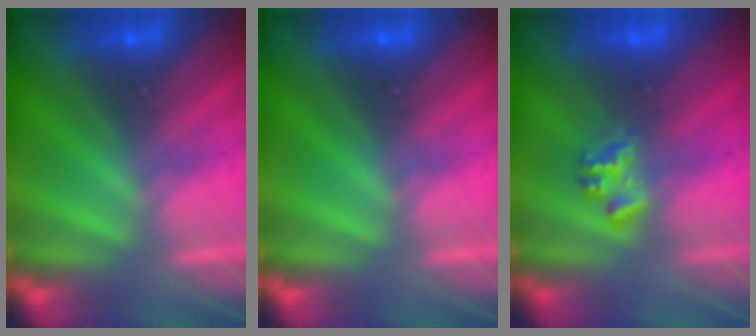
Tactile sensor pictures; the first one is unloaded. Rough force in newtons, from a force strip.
{"total": 0.0}
{"total": 2.2}